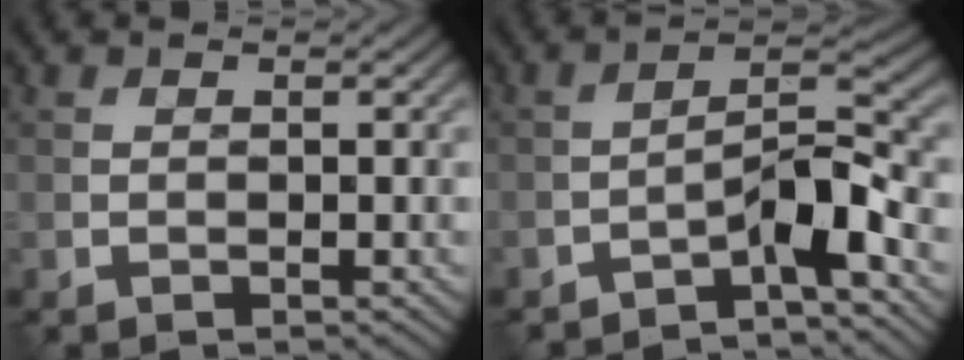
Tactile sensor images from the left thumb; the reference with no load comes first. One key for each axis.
{"total": 6.4, "fx": -4.4, "fy": 1.3, "fz": 4.5, "tx": -0.071, "ty": 0.019, "tz": -0.084}